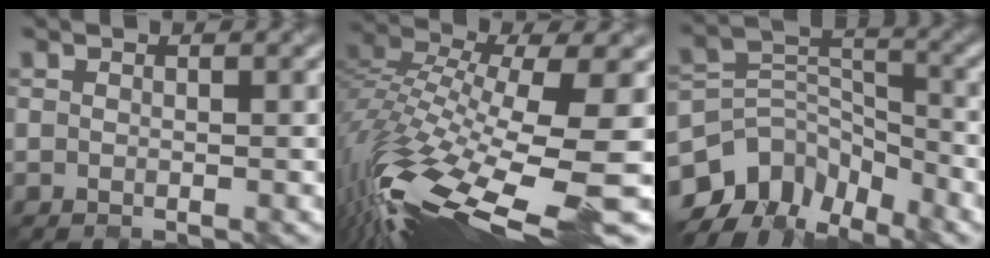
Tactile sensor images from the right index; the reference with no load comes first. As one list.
[{"total": 14.7, "force": [-7.2, 4.1, 12.2], "torque": [-0.265, -0.013, -0.128]}, {"total": 8.6, "force": [-5.7, 5.2, 3.7], "torque": [-0.063, -0.003, -0.117]}]